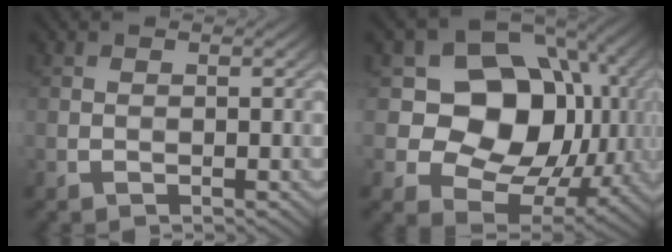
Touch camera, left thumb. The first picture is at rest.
{"total": 15.5, "force": [2.1, 12.4, 9.0], "torque": [-0.151, 0.001, 0.031]}